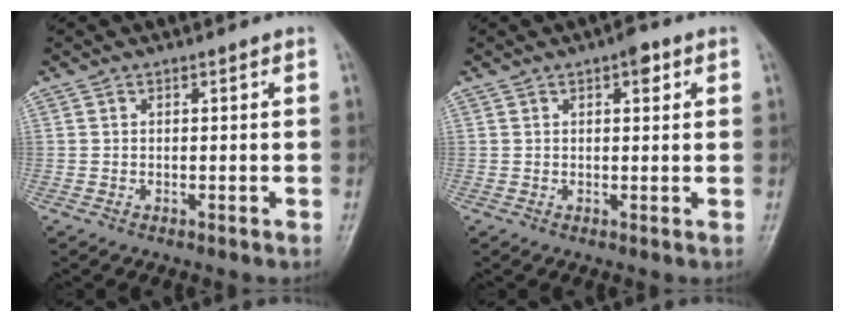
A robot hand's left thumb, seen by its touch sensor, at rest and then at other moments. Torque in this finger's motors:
{"motor_torque": [0.40, 0.27, 0.26, -0.37, 0.00]}